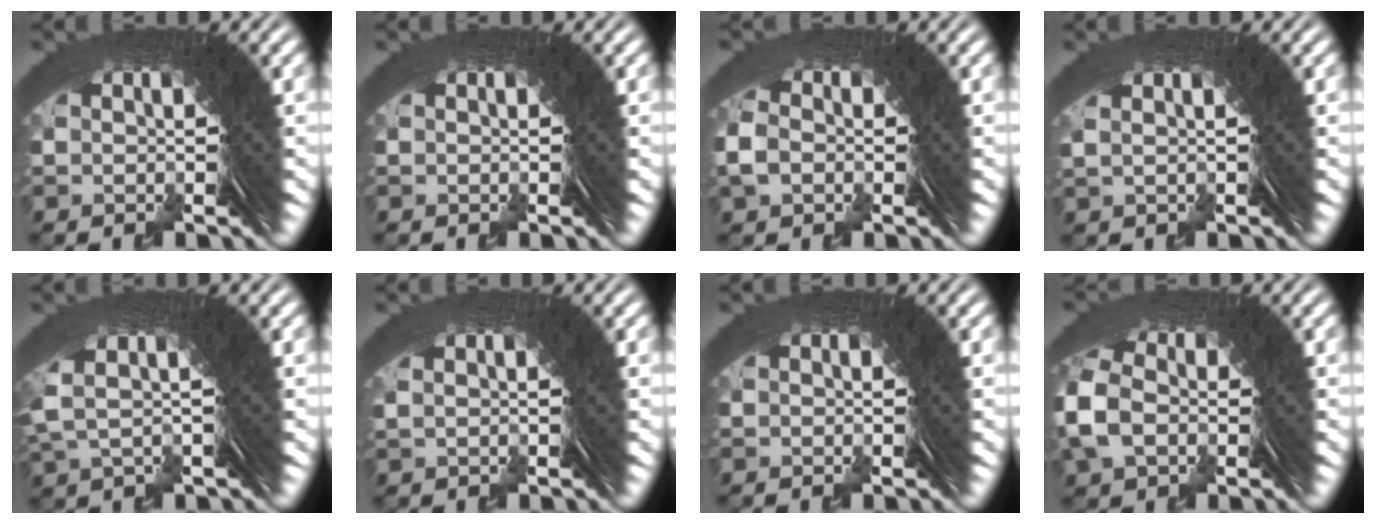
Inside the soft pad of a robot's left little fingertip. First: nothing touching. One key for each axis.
{"total": 0.0}
{"total": 1.6, "fx": -0.5, "fy": 1.5, "fz": 0.3, "tx": -0.001, "ty": 0.014, "tz": -0.018}
{"total": 1.1, "fx": 0.5, "fy": -0.4, "fz": 0.8, "tx": -0.009, "ty": 0.005, "tz": 0.014}
{"total": 5.4, "fx": 2.4, "fy": 2.4, "fz": 4.2, "tx": -0.080, "ty": 0.013, "tz": 0.031}
{"total": 0.9, "fx": 0.4, "fy": -0.6, "fz": 0.5, "tx": 0.000, "ty": 0.007, "tz": 0.010}
{"total": 0.0}
{"total": 4.1, "fx": 0.1, "fy": 3.5, "fz": 2.1, "tx": -0.041, "ty": 0.016, "tz": -0.008}